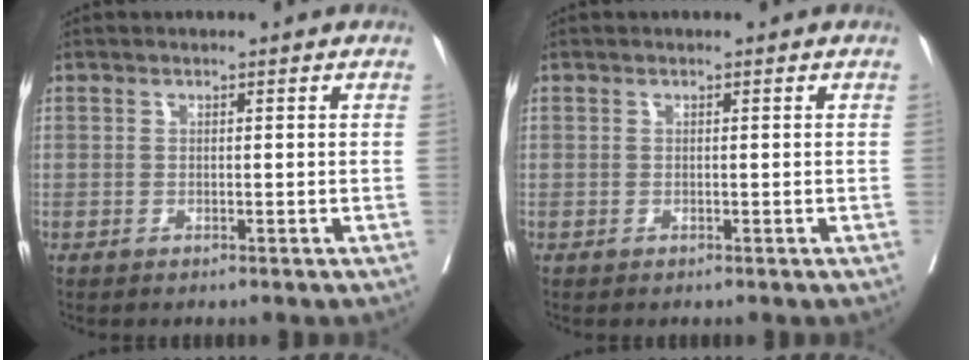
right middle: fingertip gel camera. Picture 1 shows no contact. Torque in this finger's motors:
{"motor_torque": [0.32, -0.50, 0.03, 0.01]}